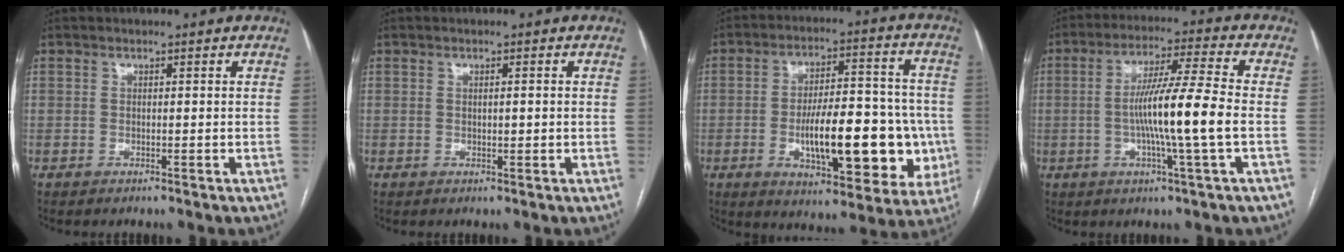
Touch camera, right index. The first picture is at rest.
{"total": 1.2, "force": [0.1, 0.2, 1.2], "torque": [-0.021, 0.000, 0.003]}
{"total": 19.0, "force": [-3.8, 6.6, 17.4], "torque": [-0.226, 0.022, -0.041]}
{"total": 11.8, "force": [-1.6, -1.0, 11.6], "torque": [-0.208, -0.002, -0.034]}